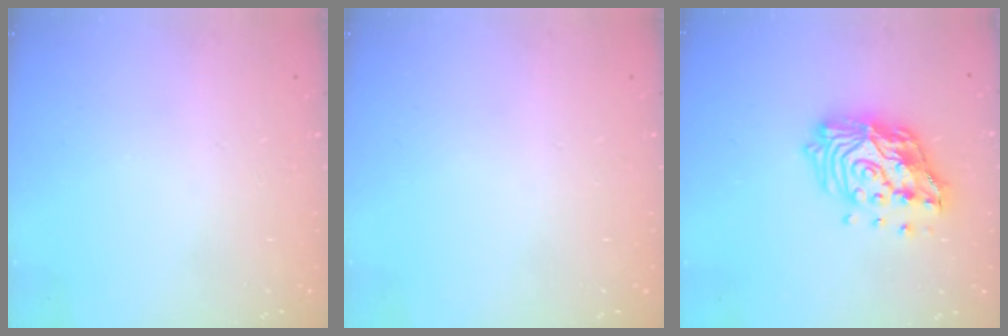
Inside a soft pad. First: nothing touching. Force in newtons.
{"total": 0.0}
{"total": 16.3, "press": 16.2, "slide": 1.6}